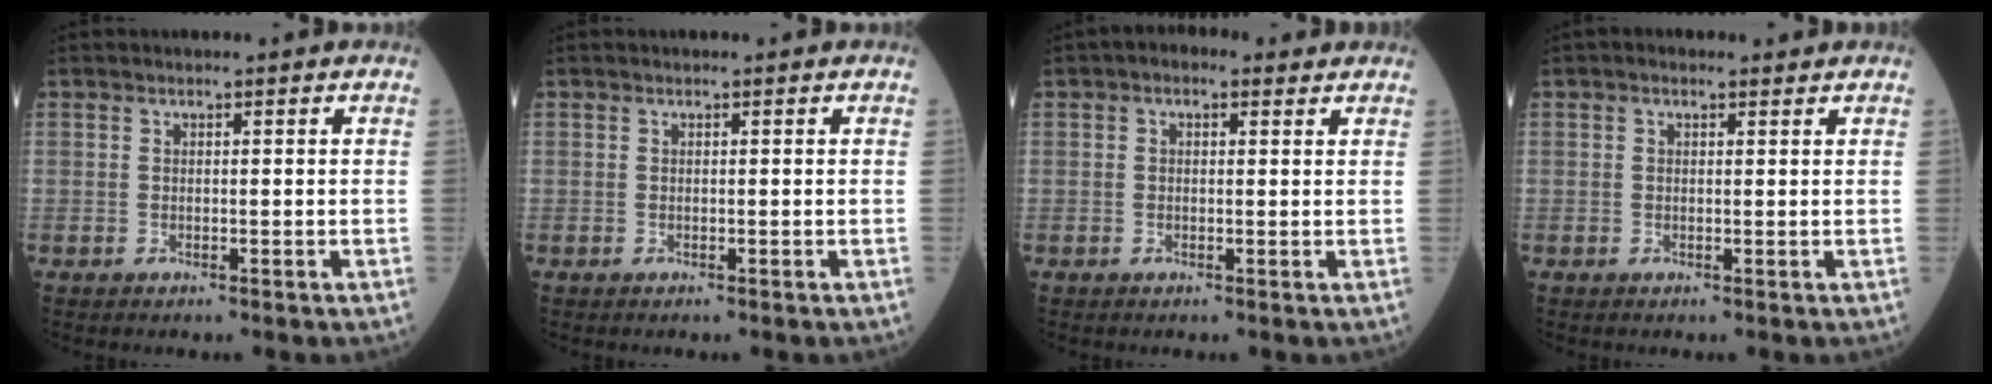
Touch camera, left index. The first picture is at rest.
{"total": 0.0}
{"total": 2.7, "force": [1.5, 1.6, 1.6], "torque": [-0.027, 0.021, 0.020]}
{"total": 1.1, "force": [0.7, 0.6, 0.5], "torque": [-0.015, 0.010, 0.008]}